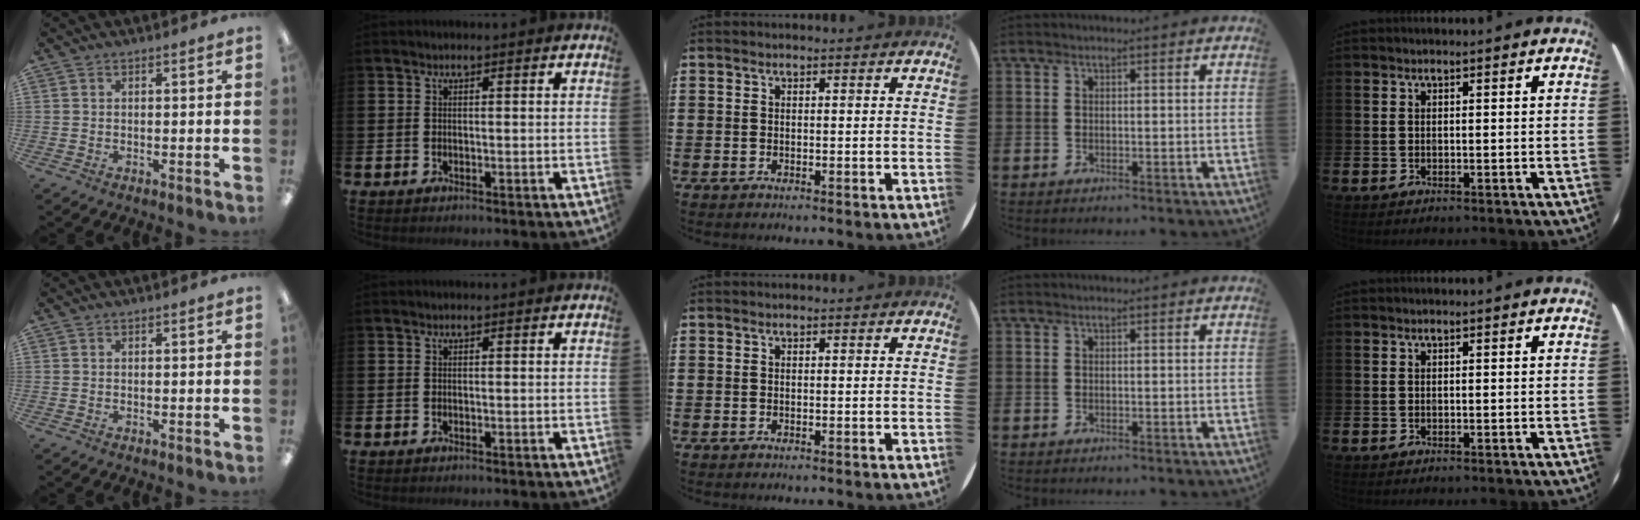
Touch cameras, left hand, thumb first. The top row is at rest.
{}